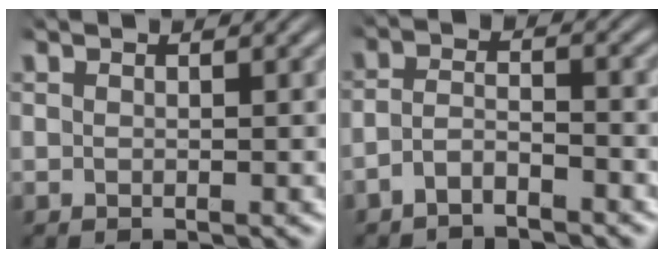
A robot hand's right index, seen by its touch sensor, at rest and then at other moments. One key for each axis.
{"total": 3.5, "fx": -2.7, "fy": 1.7, "fz": 1.4, "tx": -0.030, "ty": -0.013, "tz": -0.046}